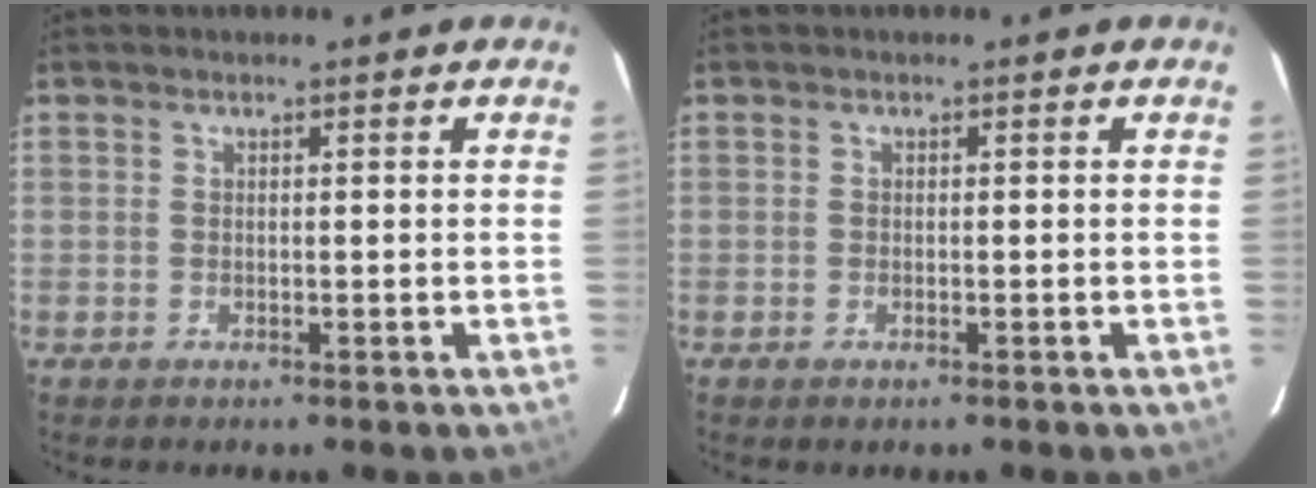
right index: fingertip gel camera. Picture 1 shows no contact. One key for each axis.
{"total": 0.7, "fx": -0.5, "fy": 0.4, "fz": 0.4, "tx": -0.005, "ty": -0.002, "tz": -0.008}